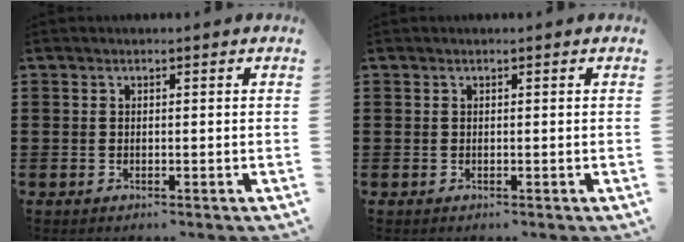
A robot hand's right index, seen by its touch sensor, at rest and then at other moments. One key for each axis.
{"total": 0.0}